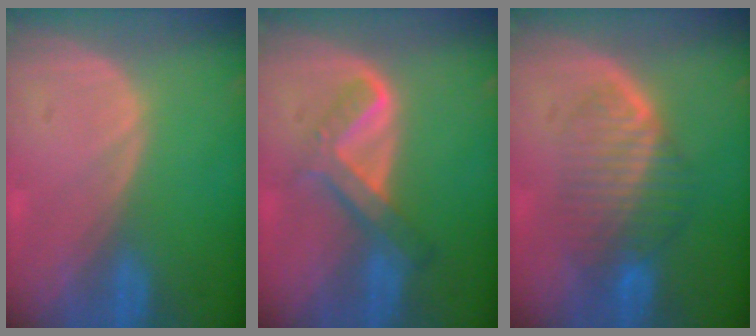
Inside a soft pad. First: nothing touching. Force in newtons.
{"total": 6.5, "press": 5.5, "slide": 3.3}
{"total": 7.4, "press": 6.8, "slide": 3.0}